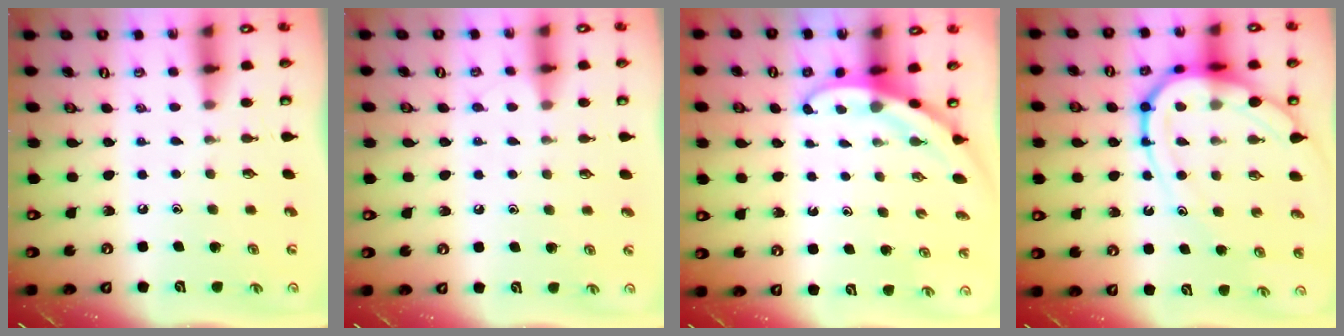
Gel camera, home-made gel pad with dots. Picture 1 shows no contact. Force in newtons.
{"total": 4.3, "press": 4.3, "slide": 0.5}
{"total": 3.2, "press": 3.2, "slide": 0.2}
{"total": 14.3, "press": 14.2, "slide": 1.4}